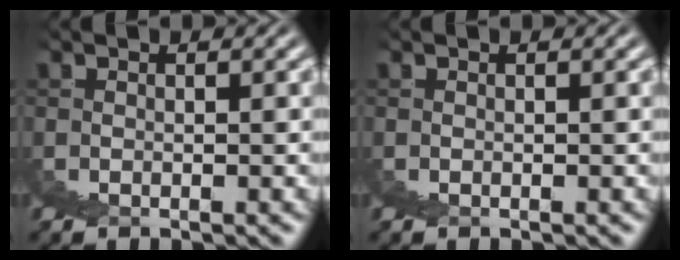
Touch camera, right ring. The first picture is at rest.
{"total": 0.0}